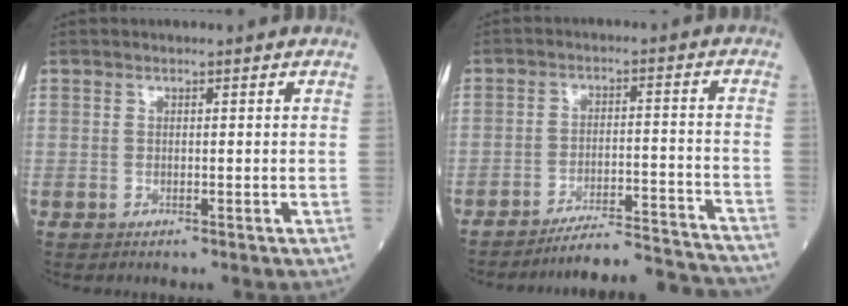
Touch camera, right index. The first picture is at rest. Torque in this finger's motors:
{"motor_torque": [-0.12, -0.69, 0.08, 0.02]}